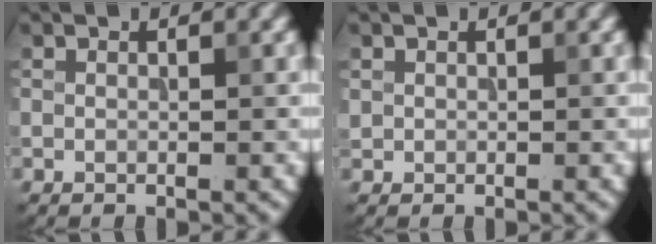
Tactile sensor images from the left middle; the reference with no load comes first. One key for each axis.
{"total": 0.9, "fx": 0.3, "fy": 0.8, "fz": -0.1, "tx": 0.010, "ty": -0.002, "tz": 0.004}